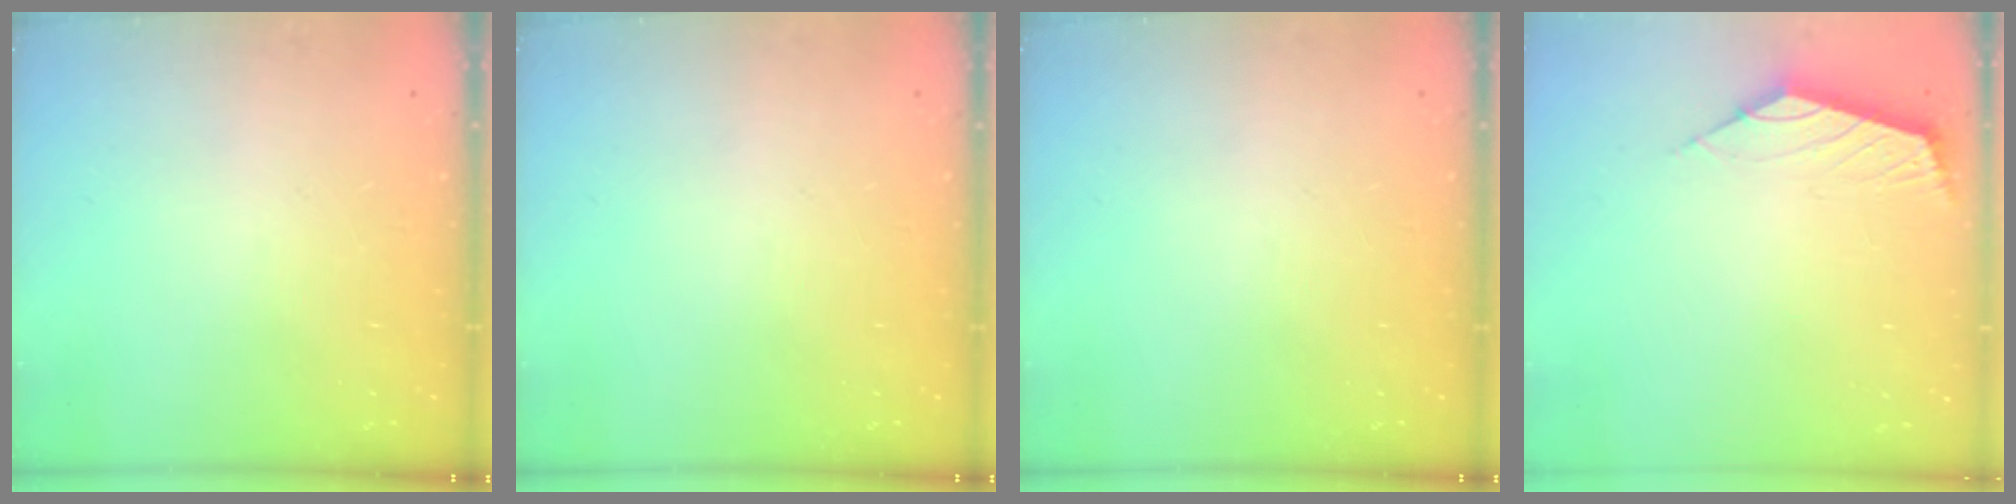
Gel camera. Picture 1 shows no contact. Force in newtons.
{"total": 0.0}
{"total": 0.0}
{"total": 2.5, "press": 2.4, "slide": 0.6}